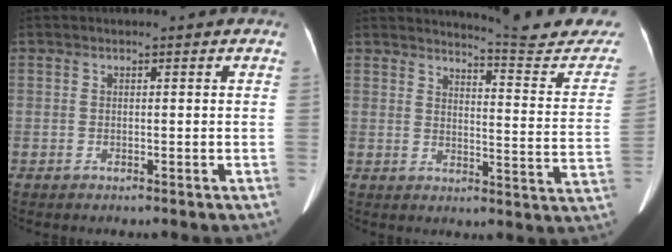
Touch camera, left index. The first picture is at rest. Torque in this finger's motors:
{"motor_torque": [0.18, -0.62, 0.03, 0.02]}